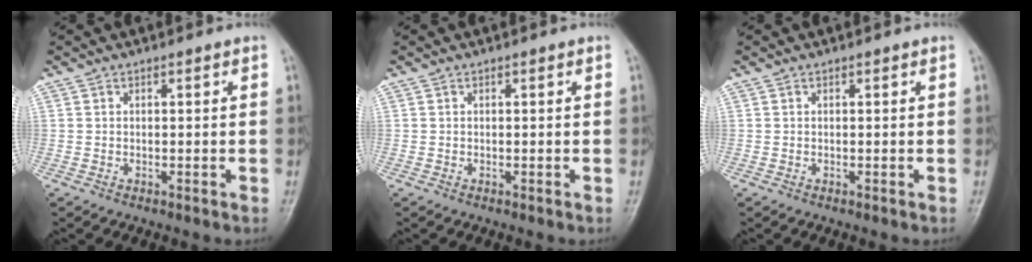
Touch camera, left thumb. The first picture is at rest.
{"total": 0.0}
{"total": 0.0}